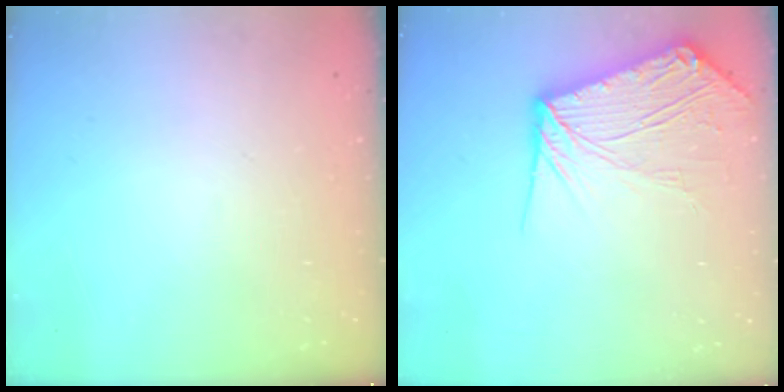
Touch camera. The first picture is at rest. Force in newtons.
{"total": 12.9, "press": 12.8, "slide": 1.8}